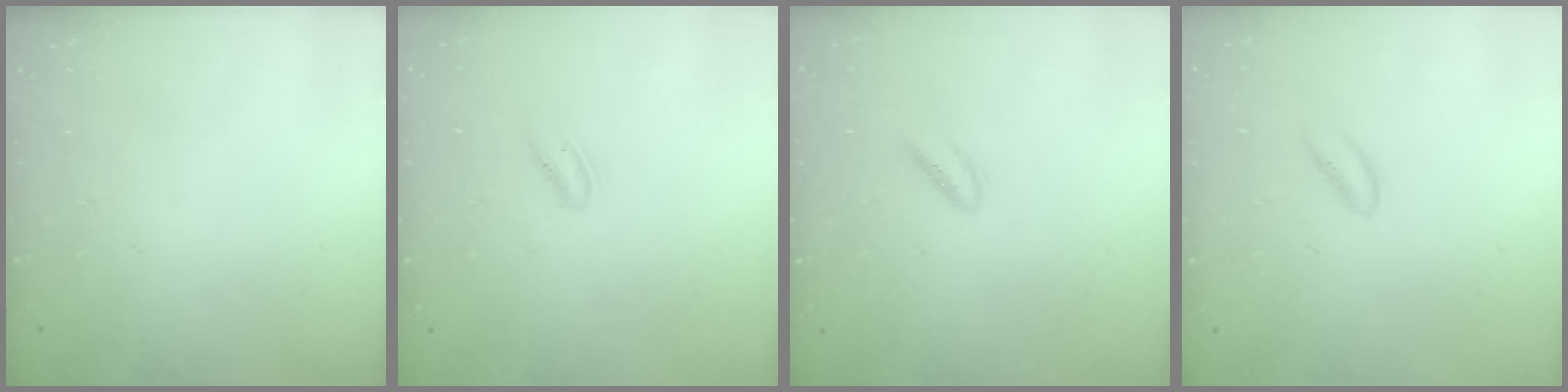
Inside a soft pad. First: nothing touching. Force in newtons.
{"total": 1.3, "press": 1.1, "slide": 0.6}
{"total": 2.7, "press": 2.5, "slide": 1.0}
{"total": 1.3, "press": 1.2, "slide": 0.4}